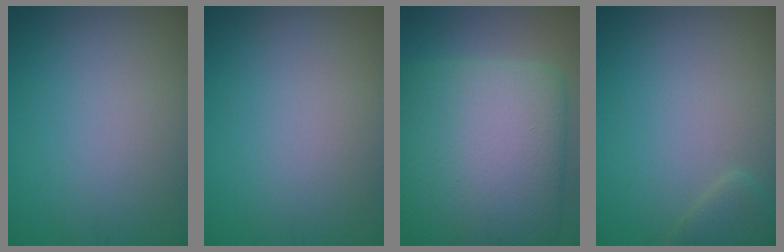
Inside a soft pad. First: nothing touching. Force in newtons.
{"total": 0.0}
{"total": 15.8, "press": 15.8, "slide": 0.3}
{"total": 1.7, "press": 1.7, "slide": 0.1}